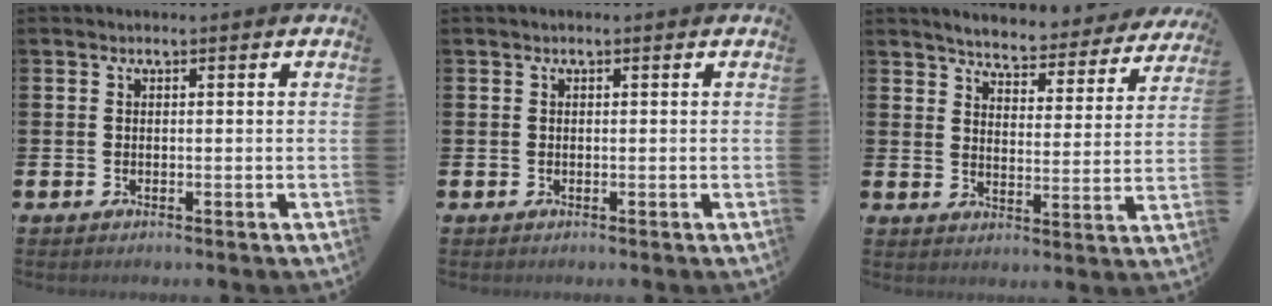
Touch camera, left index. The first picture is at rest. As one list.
[{"total": 0.0}, {"total": 4.8, "force": [4.8, 0.5, 0.7], "torque": [-0.031, -0.039, 0.077]}]